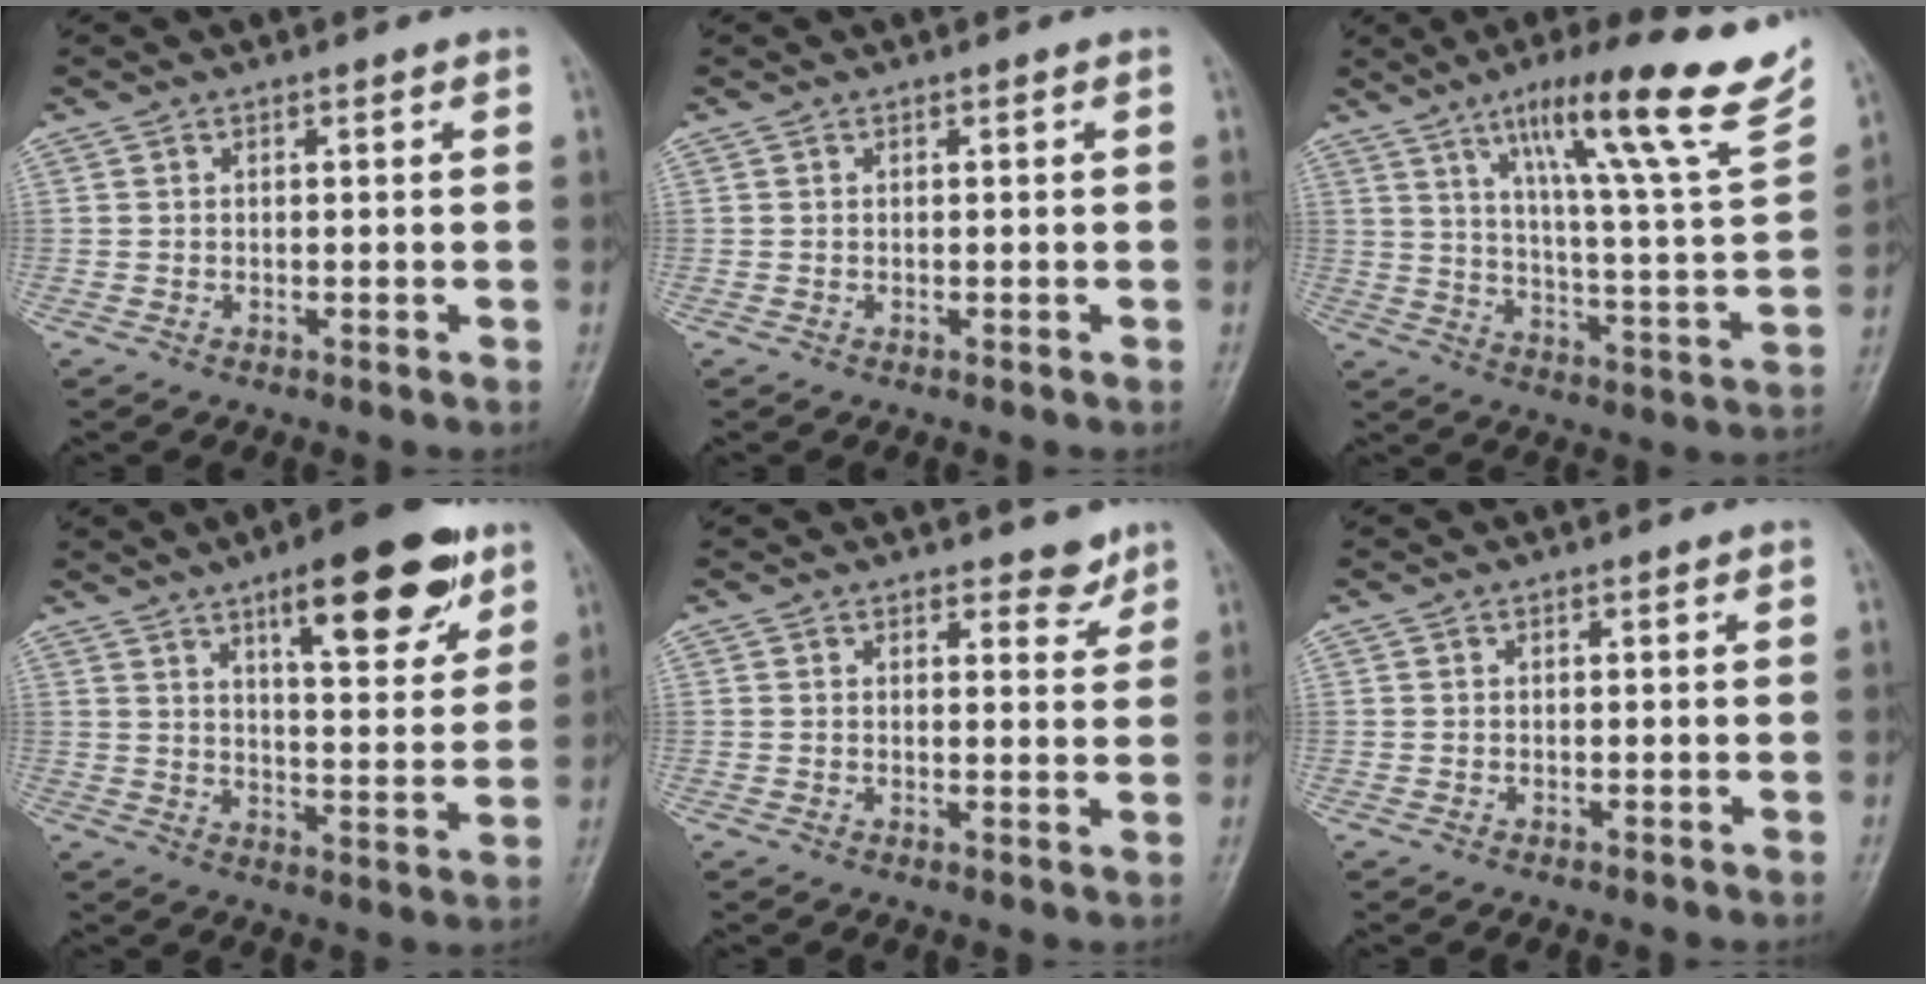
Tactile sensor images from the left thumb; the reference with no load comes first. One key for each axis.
{"total": 0.0}
{"total": 23.9, "fx": 14.3, "fy": 2.9, "fz": 19.0, "tx": -0.256, "ty": -0.047, "tz": 0.217}
{"total": 17.1, "fx": 9.8, "fy": 5.5, "fz": 12.9, "tx": -0.149, "ty": -0.042, "tz": 0.143}
{"total": 3.0, "fx": 2.5, "fy": 1.4, "fz": 1.0, "tx": 0.006, "ty": -0.018, "tz": 0.033}
{"total": 0.0}